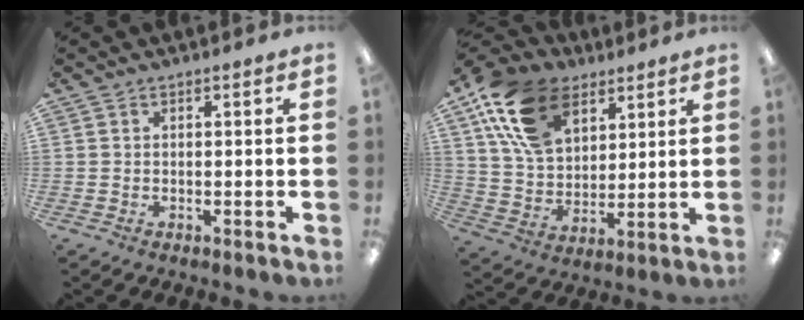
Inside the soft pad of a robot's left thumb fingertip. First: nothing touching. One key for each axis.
{"total": 18.6, "fx": 10.1, "fy": 11.7, "fz": 10.4, "tx": -0.217, "ty": -0.026, "tz": 0.189}